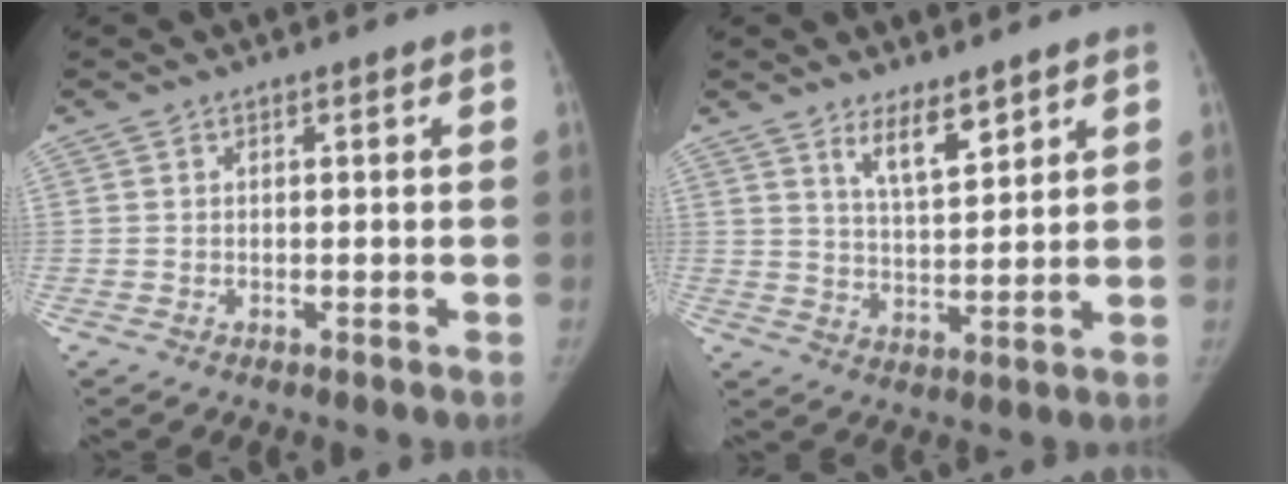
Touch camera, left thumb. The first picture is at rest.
{"total": 6.4, "force": [4.4, 1.9, 4.2], "torque": [-0.059, -0.040, 0.080]}